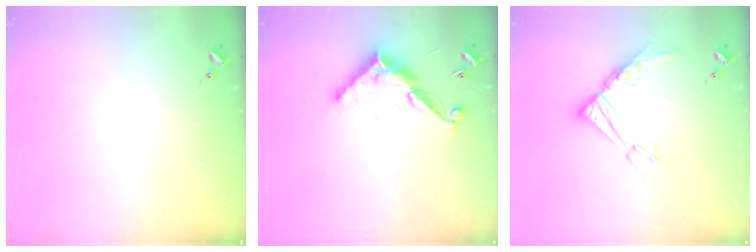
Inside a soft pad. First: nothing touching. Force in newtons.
{"total": 12.2, "press": 12.1, "slide": 0.3}
{"total": 12.7, "press": 12.6, "slide": 1.3}